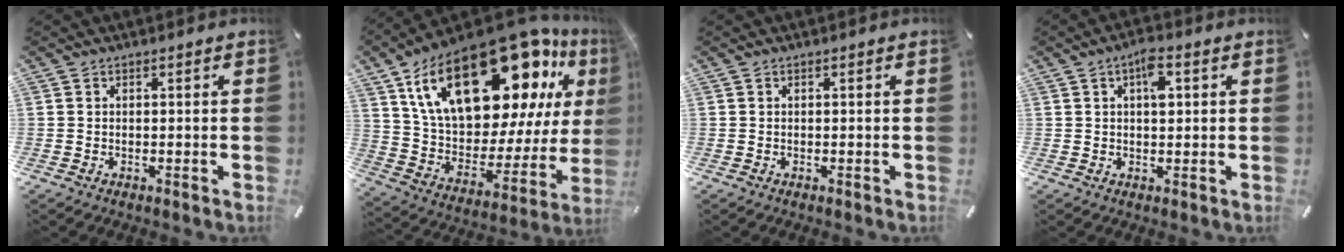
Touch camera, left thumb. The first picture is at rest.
{"total": 29.3, "force": [15.5, 14.0, 20.5], "torque": [-0.387, -0.104, 0.266]}
{"total": 0.0}
{"total": 4.7, "force": [1.3, 2.0, 4.0], "torque": [-0.061, -0.001, 0.015]}